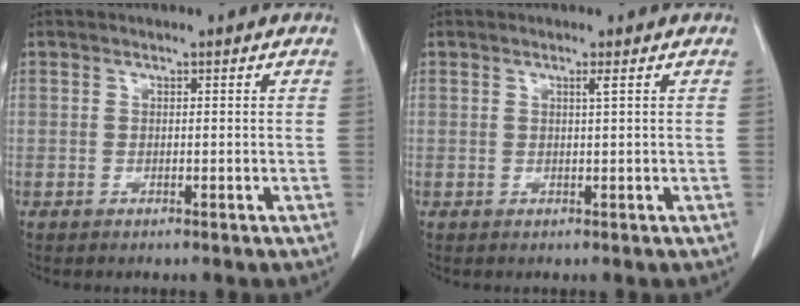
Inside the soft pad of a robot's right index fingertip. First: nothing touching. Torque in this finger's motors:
{"motor_torque": [-0.03, 0.03, -0.01, 0.02]}